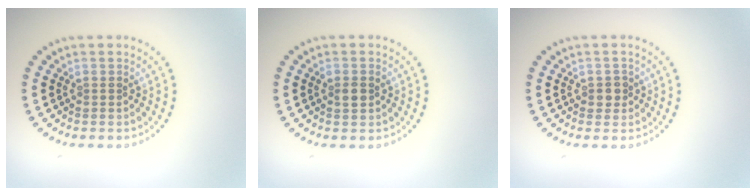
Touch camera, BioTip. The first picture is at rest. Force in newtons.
{"total": 1.3, "press": 1.3, "slide": 0.2}
{"total": 1.3, "press": 1.2, "slide": 0.5}